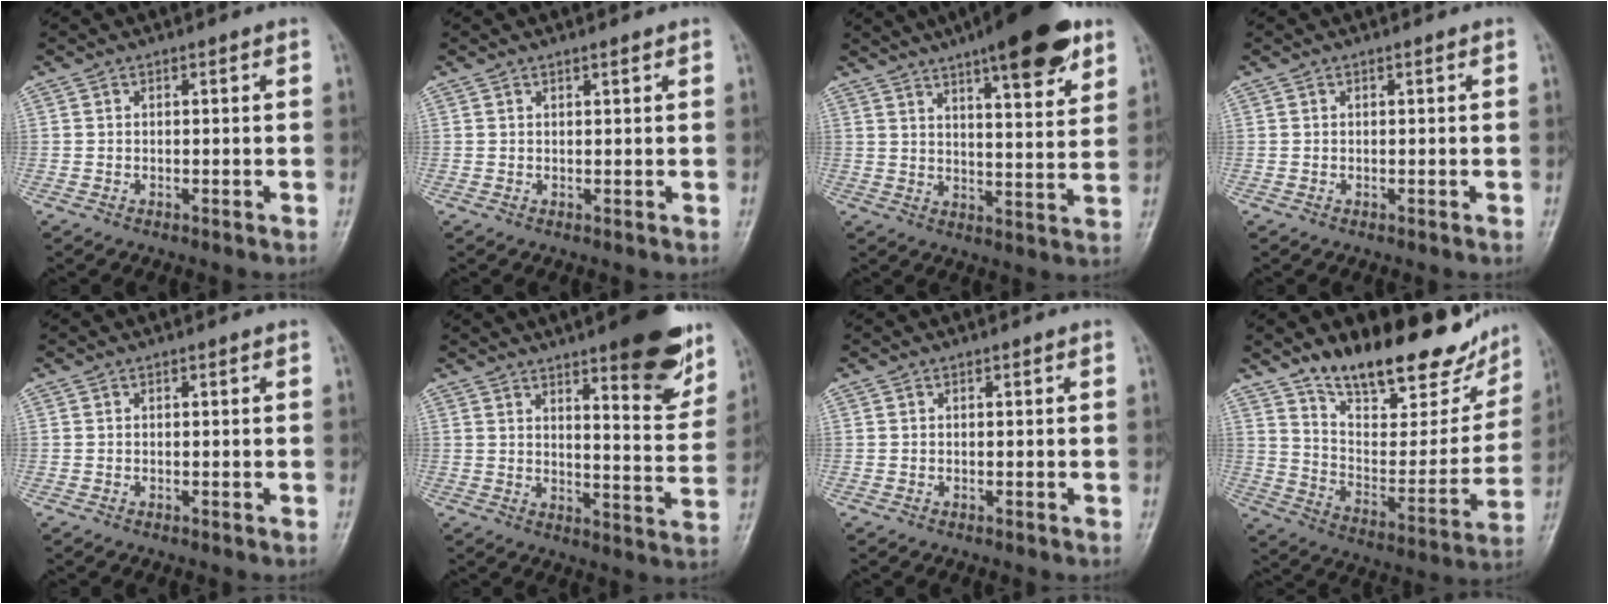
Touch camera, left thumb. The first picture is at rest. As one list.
[{"total": 0.8, "force": [0.6, 0.1, 0.4], "torque": [-0.008, -0.004, 0.010]}, {"total": 17.2, "force": [10.7, 4.5, 12.7], "torque": [-0.156, -0.044, 0.155]}, {"total": 0.0}, {"total": 0.0}, {"total": 15.7, "force": [9.8, 4.2, 11.6], "torque": [-0.111, -0.058, 0.135]}, {"total": 0.0}, {"total": 24.4, "force": [18.0, 9.5, 13.5], "torque": [-0.157, -0.087, 0.279]}]